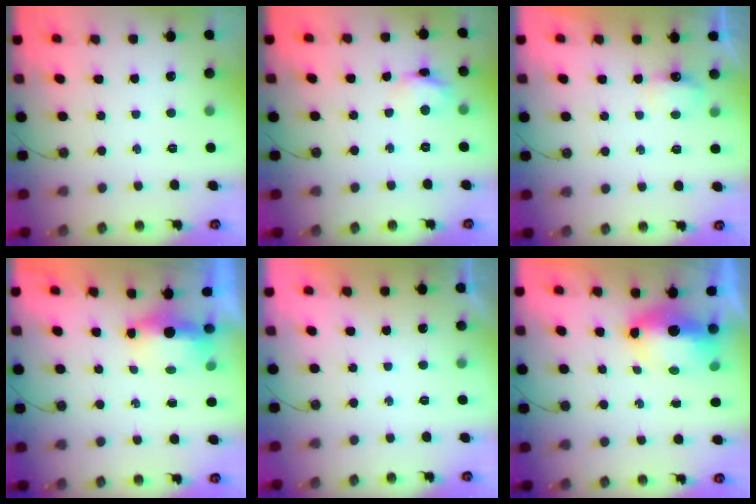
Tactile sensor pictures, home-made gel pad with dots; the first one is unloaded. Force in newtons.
{"total": 7.1, "press": 7.1, "slide": 0.5}
{"total": 4.8, "press": 4.7, "slide": 0.7}
{"total": 4.9, "press": 4.8, "slide": 1.0}
{"total": 0.0}
{"total": 7.8, "press": 7.7, "slide": 1.4}